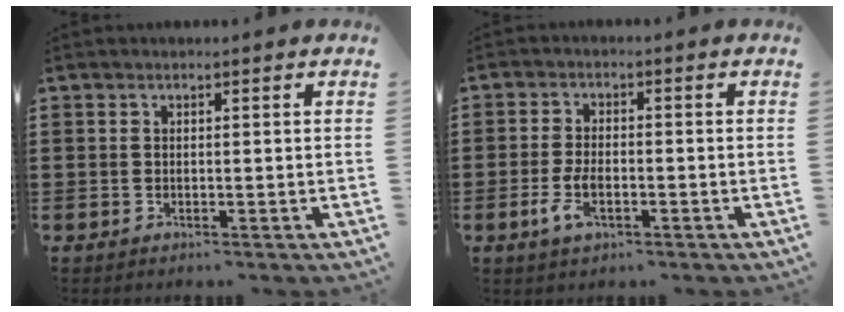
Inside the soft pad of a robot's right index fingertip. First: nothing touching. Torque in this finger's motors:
{"motor_torque": [1.69, 0.45, 0.32, 0.11]}